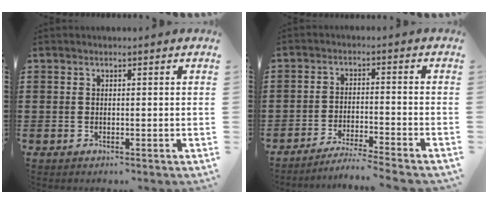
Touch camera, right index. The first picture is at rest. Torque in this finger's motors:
{"motor_torque": [1.38, 0.76, 0.00, 0.02]}